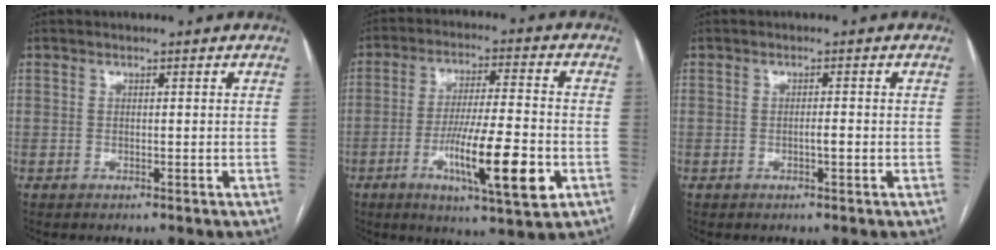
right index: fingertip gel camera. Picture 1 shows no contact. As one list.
[{"total": 14.4, "force": [-4.9, 1.5, 13.5], "torque": [-0.236, -0.016, -0.079]}, {"total": 1.5, "force": [-0.5, 0.1, 1.4], "torque": [-0.027, 0.001, -0.008]}]